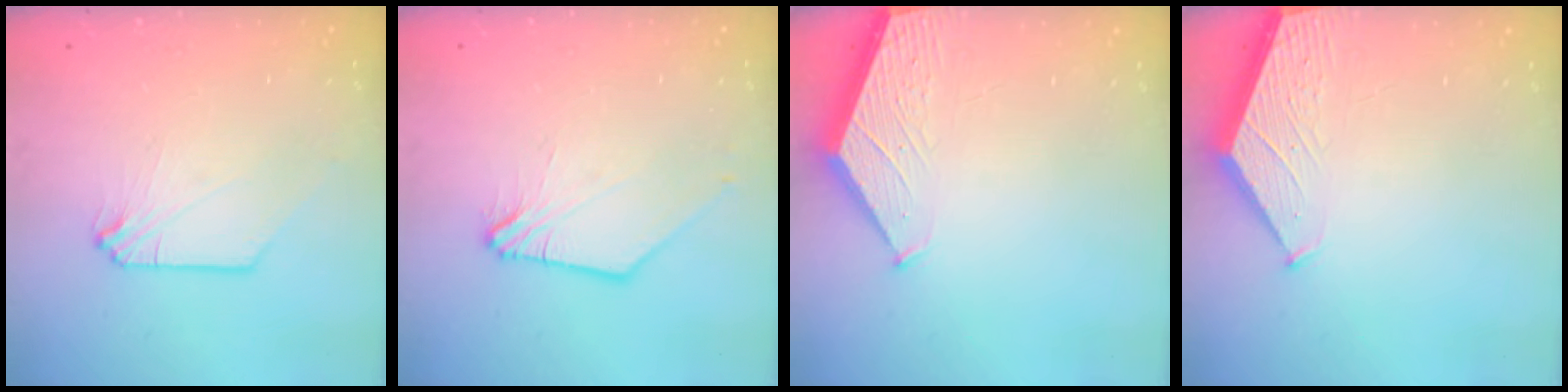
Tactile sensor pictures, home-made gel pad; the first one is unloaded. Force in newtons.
{"total": 2.0, "press": 1.9, "slide": 0.4}
{"total": 1.5, "press": 1.4, "slide": 0.2}
{"total": 1.5, "press": 1.4, "slide": 0.2}